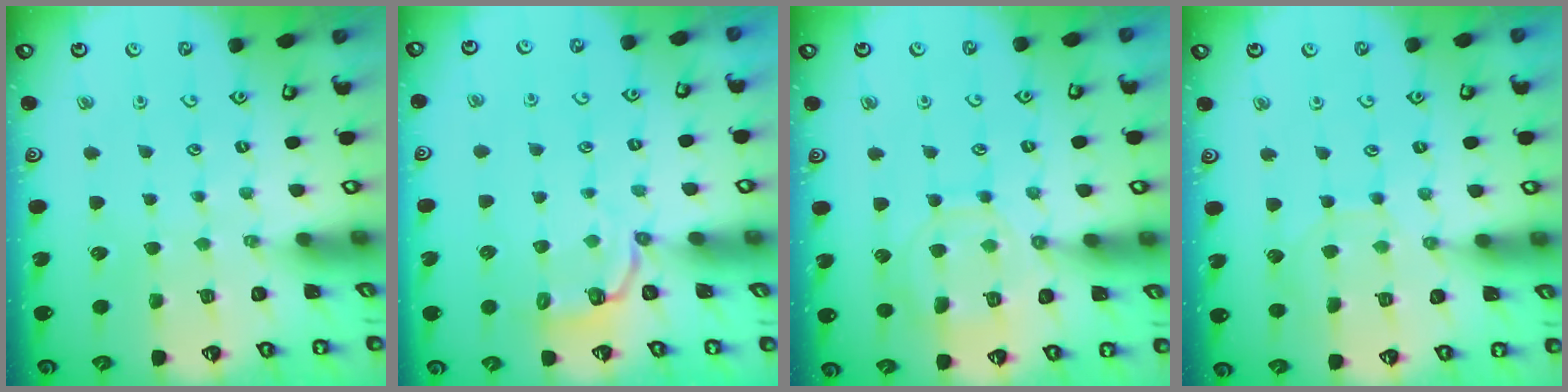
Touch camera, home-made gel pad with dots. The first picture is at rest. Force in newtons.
{"total": 3.1, "press": 1.6, "slide": 2.6}
{"total": 11.7, "press": 11.6, "slide": 1.2}
{"total": 5.0, "press": 4.9, "slide": 0.4}